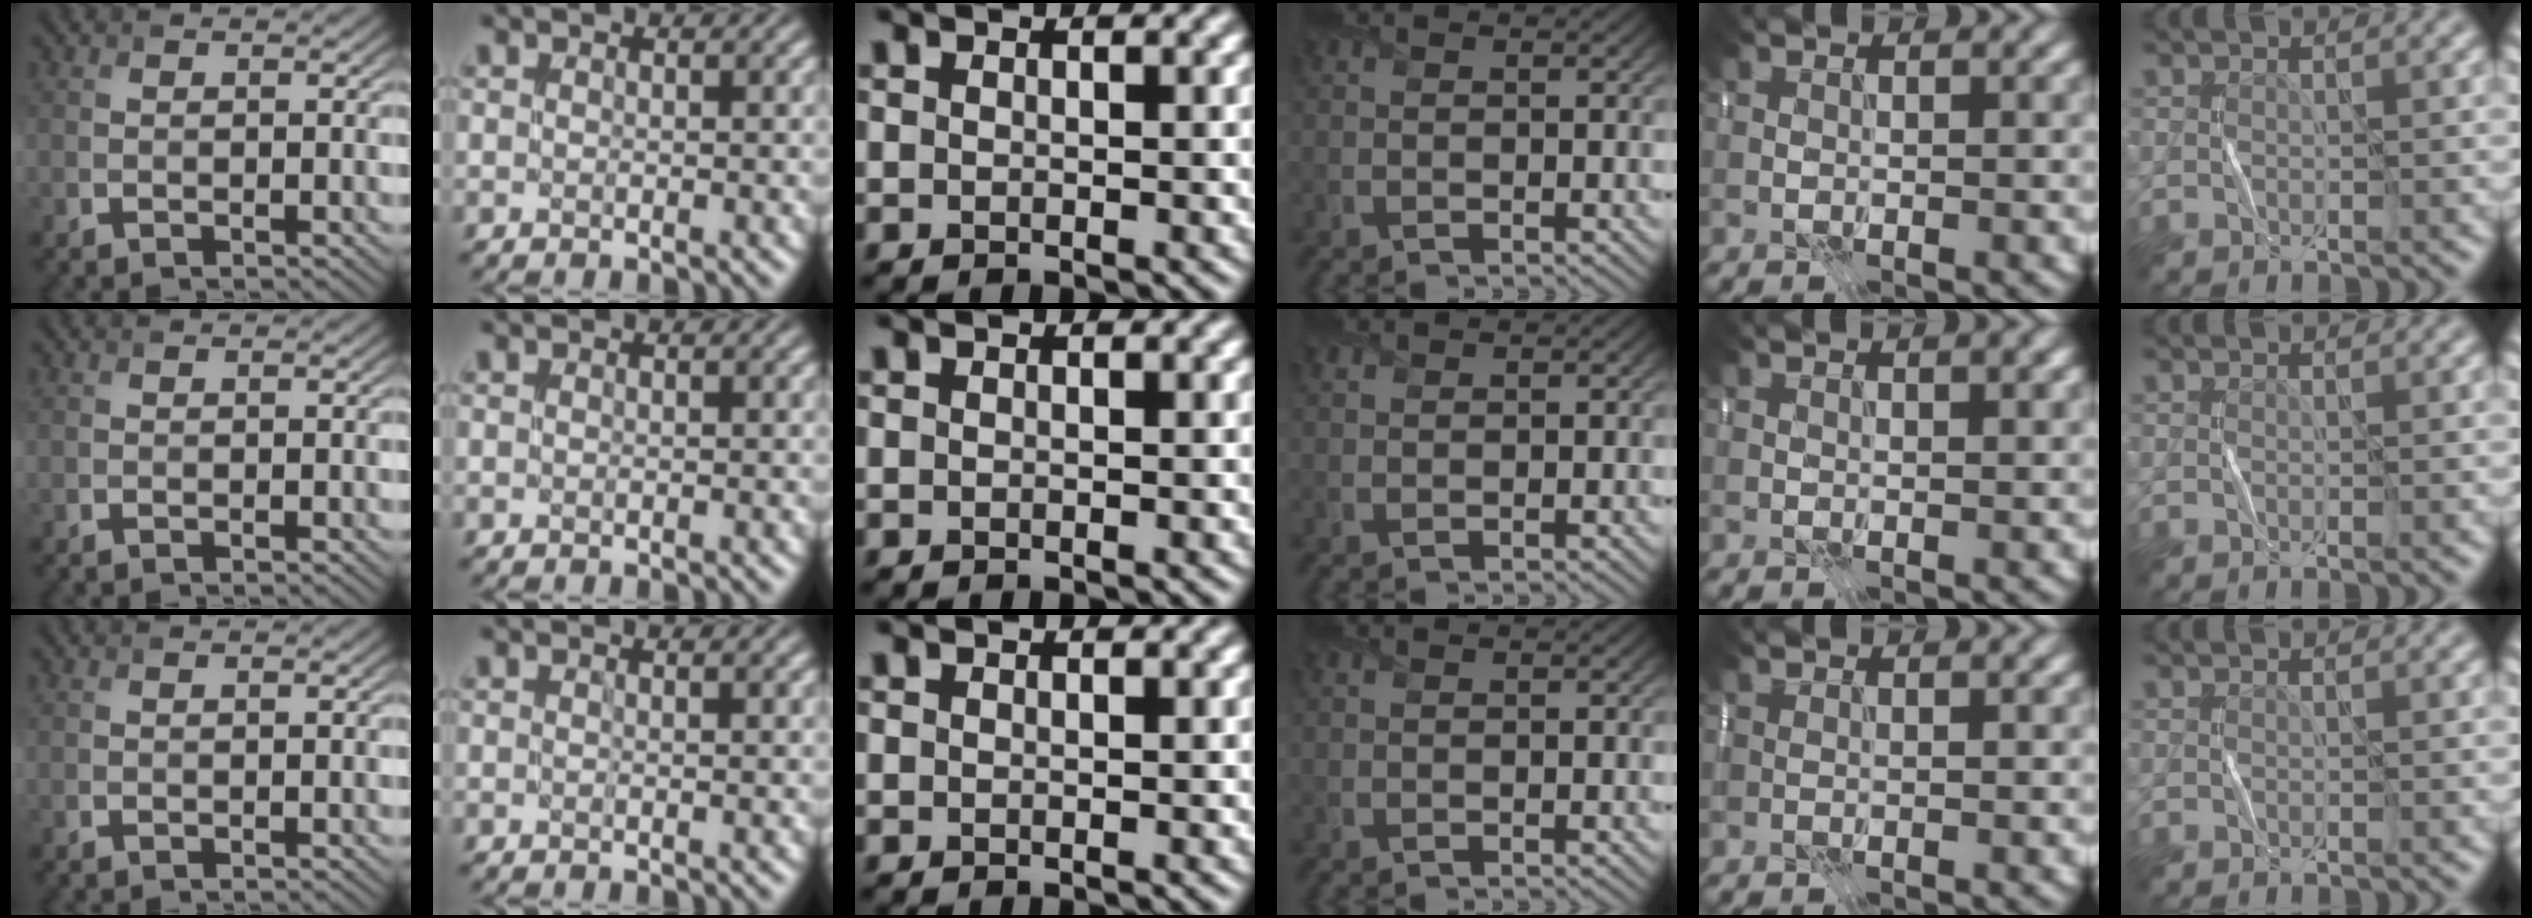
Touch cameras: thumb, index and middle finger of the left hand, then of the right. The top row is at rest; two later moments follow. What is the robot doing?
{"motion": "fold", "object": "scarf"}